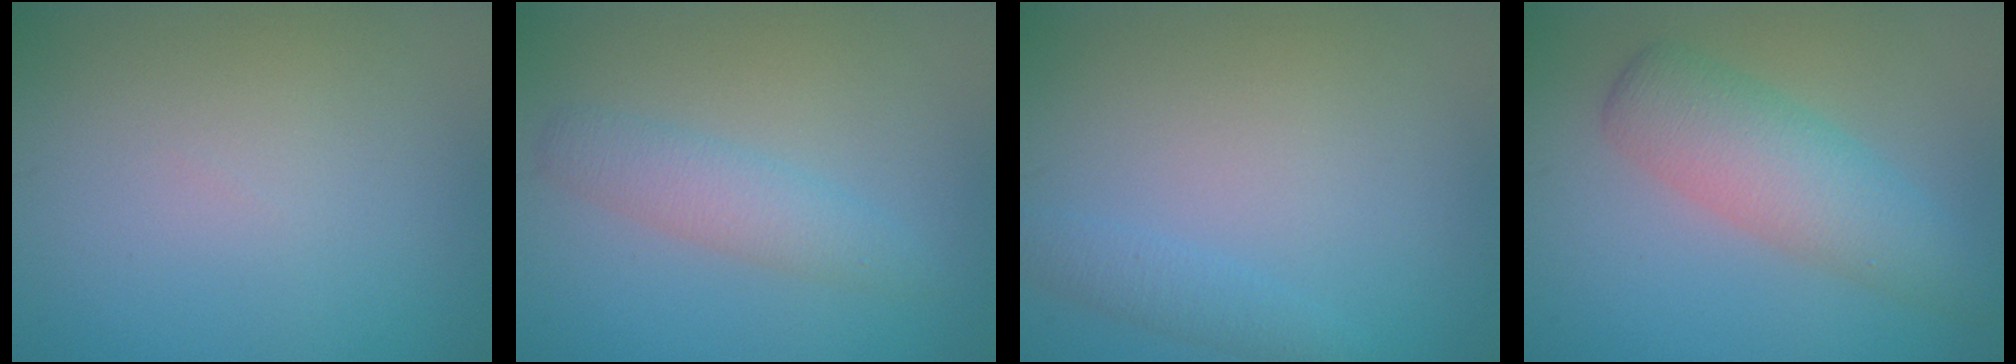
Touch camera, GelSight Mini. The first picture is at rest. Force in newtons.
{"total": 2.8, "press": 2.8, "slide": 0.1}
{"total": 1.6, "press": 1.6, "slide": 0.1}
{"total": 5.0, "press": 5.0, "slide": 0.2}